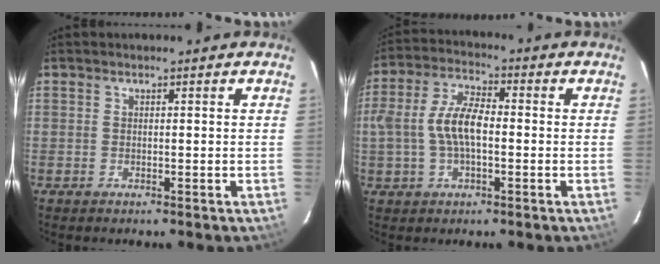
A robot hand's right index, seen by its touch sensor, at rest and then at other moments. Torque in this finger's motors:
{"motor_torque": [0.46, -0.09, 0.66, 0.15]}